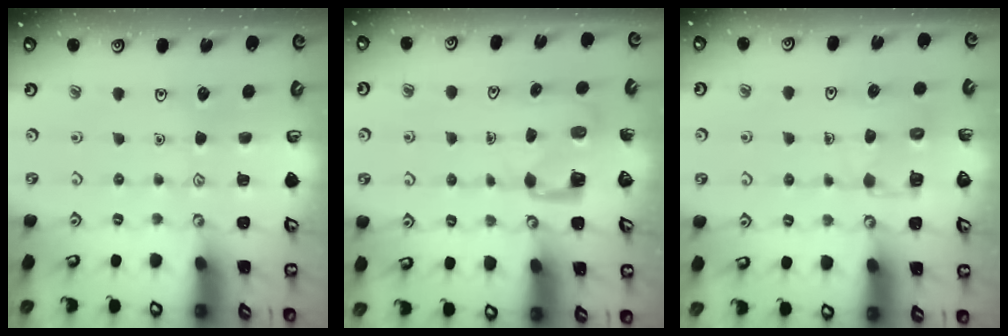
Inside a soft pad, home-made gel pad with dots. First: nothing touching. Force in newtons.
{"total": 3.8, "press": 3.8, "slide": 0.2}
{"total": 5.6, "press": 5.6, "slide": 0.4}